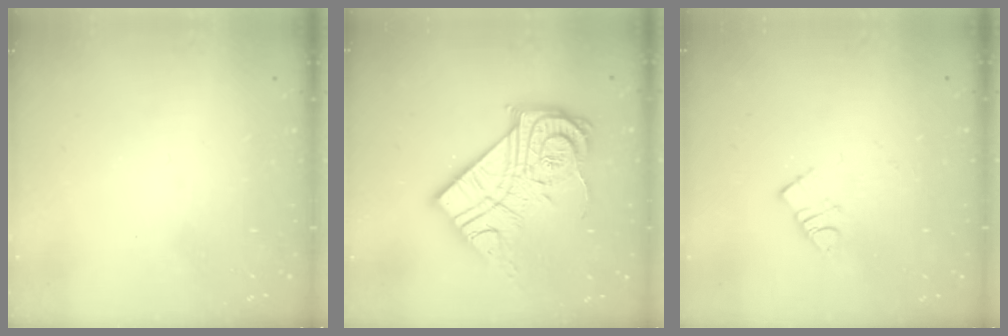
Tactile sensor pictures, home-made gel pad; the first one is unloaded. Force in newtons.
{"total": 23.3, "press": 23.3, "slide": 1.7}
{"total": 3.9, "press": 3.9, "slide": 0.5}